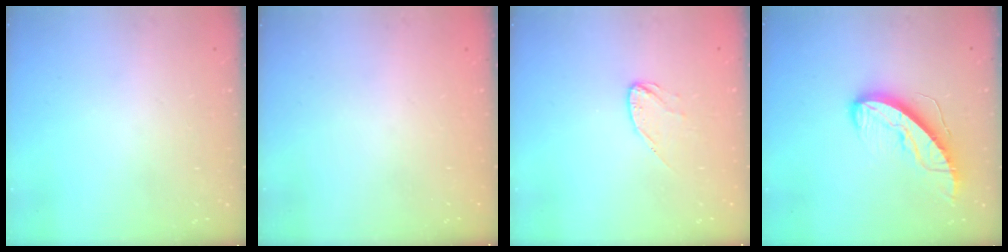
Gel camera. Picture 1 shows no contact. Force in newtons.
{"total": 0.0}
{"total": 6.4, "press": 6.4, "slide": 0.5}
{"total": 11.2, "press": 11.2, "slide": 0.9}